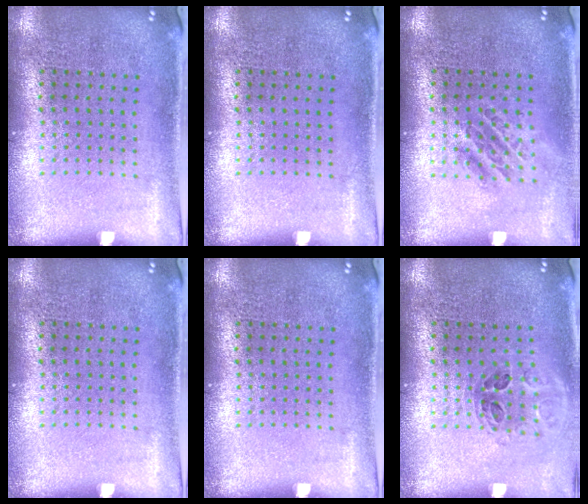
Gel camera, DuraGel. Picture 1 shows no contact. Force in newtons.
{"total": 0.0}
{"total": 1.1, "press": 1.1, "slide": 0.3}
{"total": 0.0}
{"total": 0.0}
{"total": 1.0, "press": 1.0, "slide": 0.3}